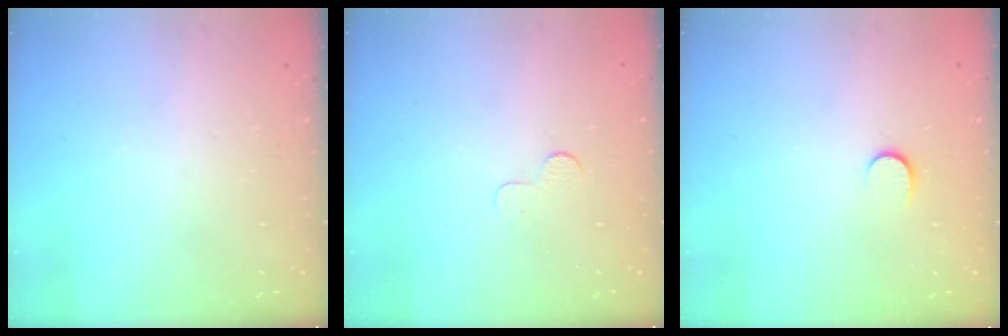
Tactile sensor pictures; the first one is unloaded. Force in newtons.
{"total": 2.6, "press": 2.6, "slide": 0.2}
{"total": 4.4, "press": 4.4, "slide": 0.5}